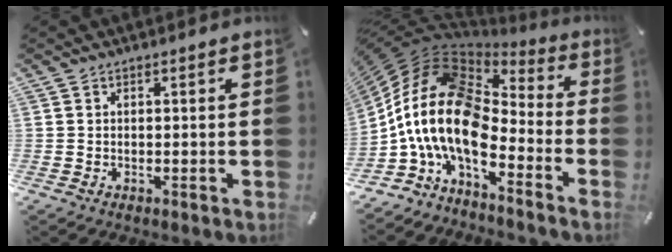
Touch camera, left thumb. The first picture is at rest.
{"total": 17.9, "force": [-5.5, 10.4, 13.5], "torque": [-0.311, -0.001, -0.106]}